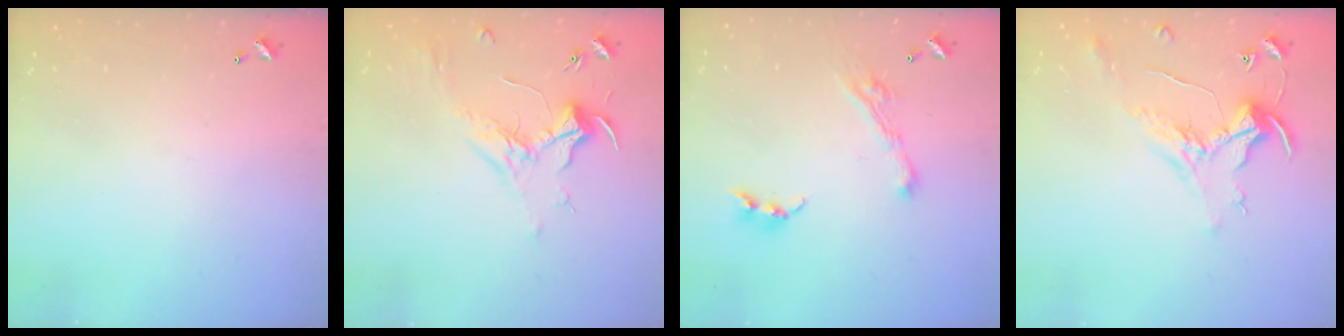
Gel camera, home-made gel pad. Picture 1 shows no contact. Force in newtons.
{"total": 1.9, "press": 1.7, "slide": 0.7}
{"total": 5.0, "press": 5.0, "slide": 0.8}
{"total": 0.8, "press": 0.0, "slide": 0.8}